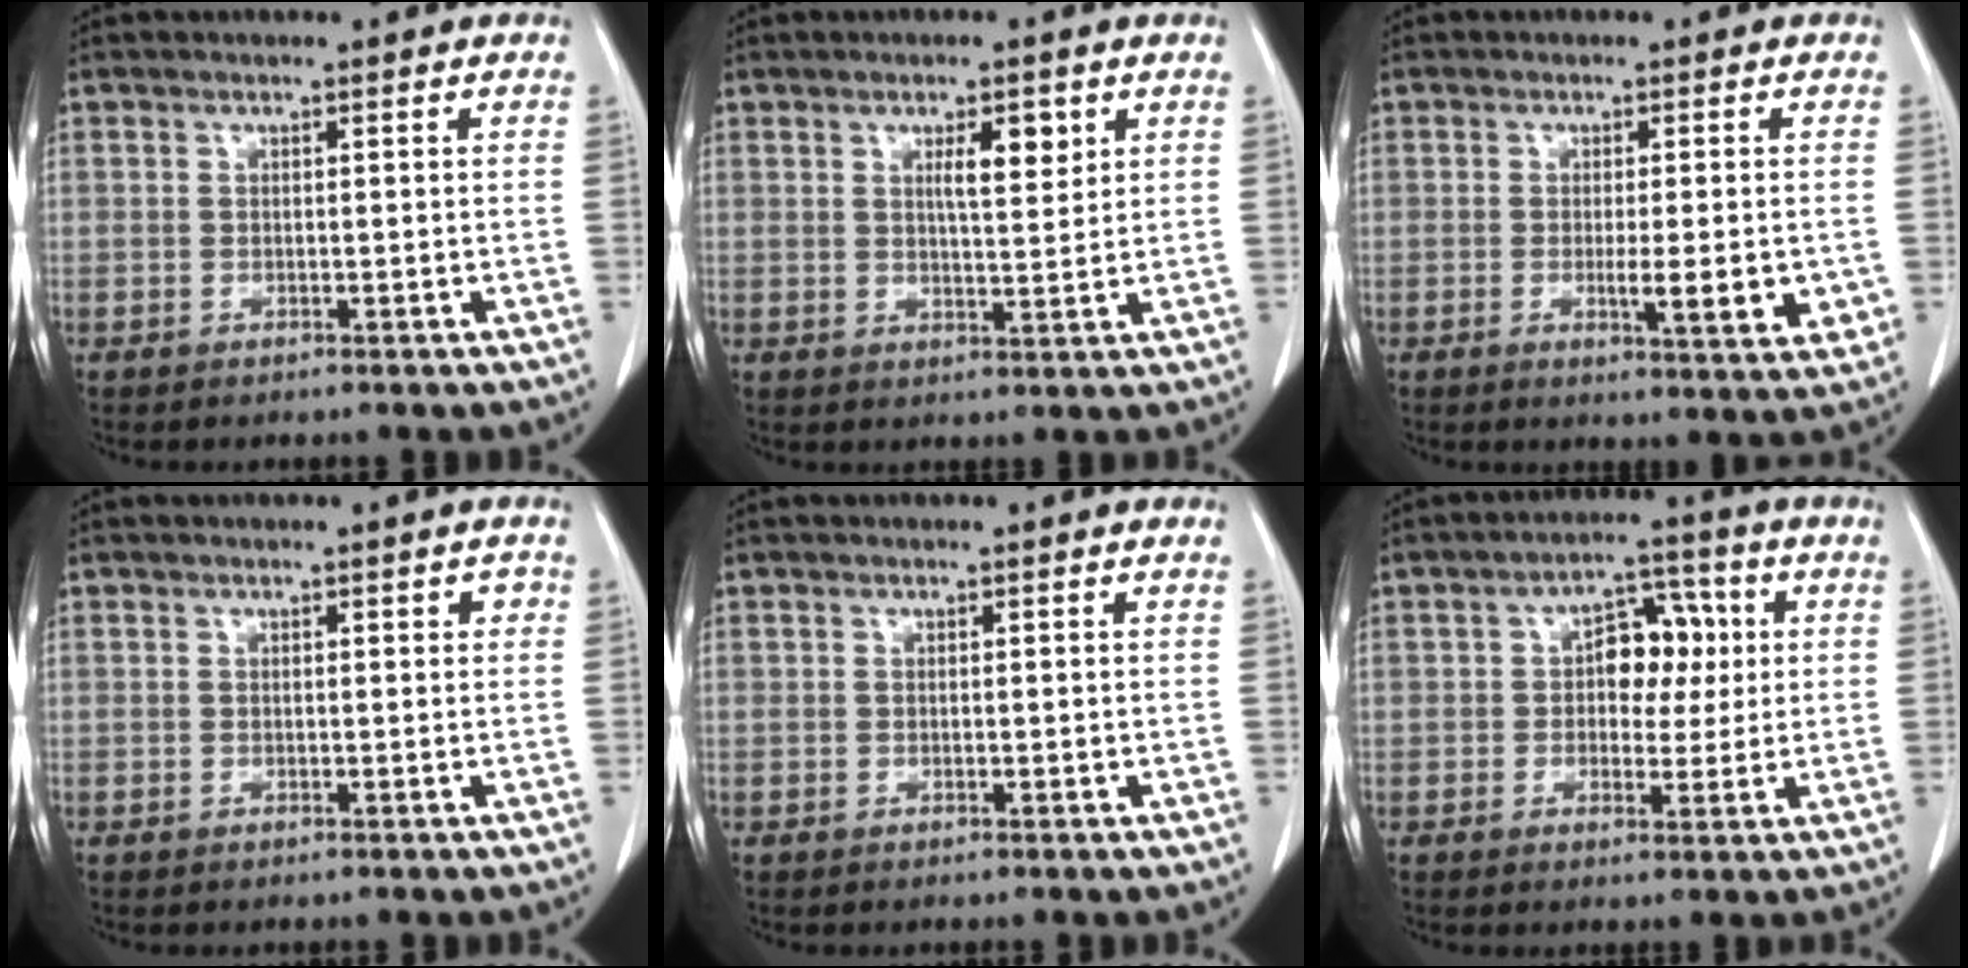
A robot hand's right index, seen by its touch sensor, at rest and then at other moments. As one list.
[{"total": 4.5, "force": [2.0, 1.1, 3.9], "torque": [-0.065, 0.000, 0.034]}, {"total": 6.7, "force": [-1.3, 1.3, 6.5], "torque": [-0.079, -0.010, -0.016]}, {"total": 1.2, "force": [0.3, 0.5, 1.0], "torque": [-0.010, 0.005, 0.004]}, {"total": 0.6, "force": [0.0, 0.3, 0.5], "torque": [-0.006, 0.001, 0.005]}, {"total": 7.1, "force": [0.9, 4.4, 5.5], "torque": [-0.076, 0.024, 0.014]}]